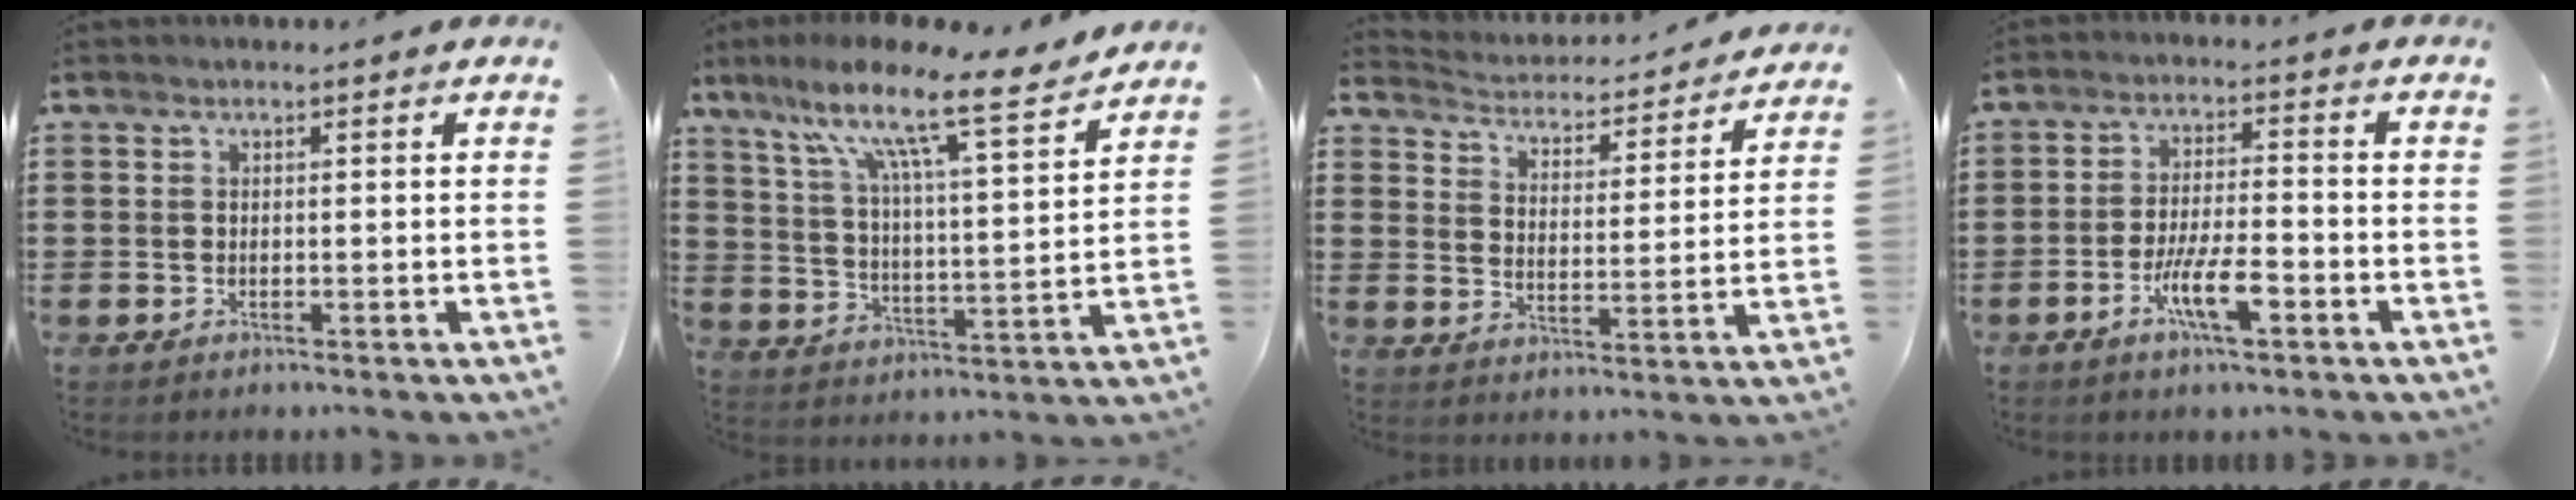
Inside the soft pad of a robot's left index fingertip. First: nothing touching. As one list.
[{"total": 11.7, "force": [8.8, 0.8, 7.7], "torque": [-0.163, -0.060, 0.136]}, {"total": 3.5, "force": [3.5, 0.2, 0.1], "torque": [-0.024, -0.033, 0.054]}, {"total": 7.2, "force": [-3.2, 1.7, 6.3], "torque": [-0.126, -0.006, -0.060]}]